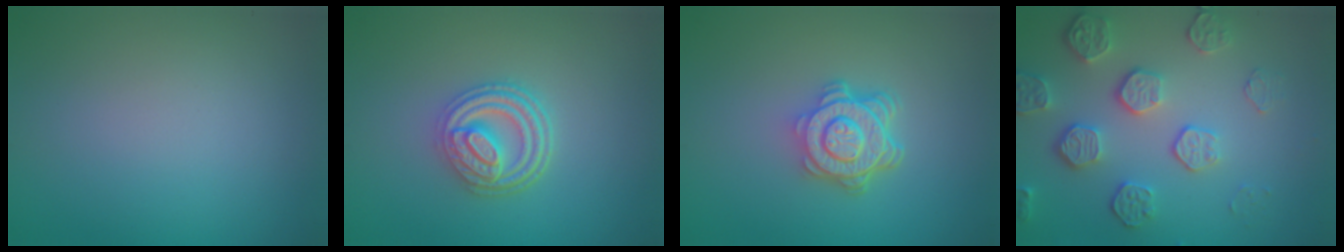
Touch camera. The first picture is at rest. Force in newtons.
{"total": 4.6, "press": 3.6, "slide": 3.0}
{"total": 4.9, "press": 3.7, "slide": 3.2}
{"total": 4.7, "press": 3.9, "slide": 2.6}